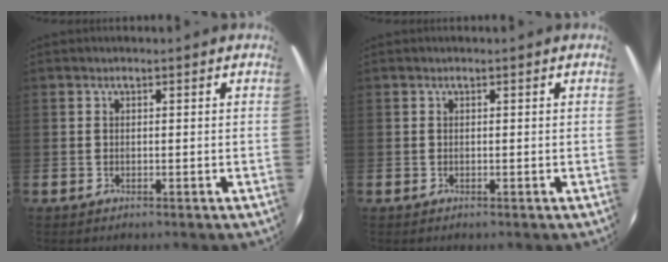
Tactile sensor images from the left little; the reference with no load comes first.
{"total": 0.0}